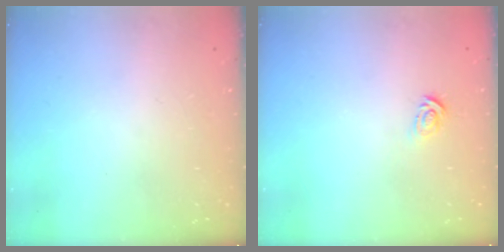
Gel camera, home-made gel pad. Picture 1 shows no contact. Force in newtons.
{"total": 2.8, "press": 2.8, "slide": 0.2}